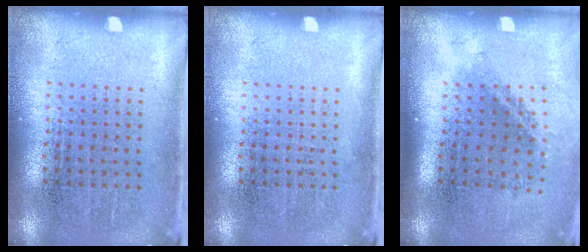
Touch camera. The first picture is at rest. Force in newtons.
{"total": 0.0}
{"total": 1.4, "press": 1.0, "slide": 1.0}